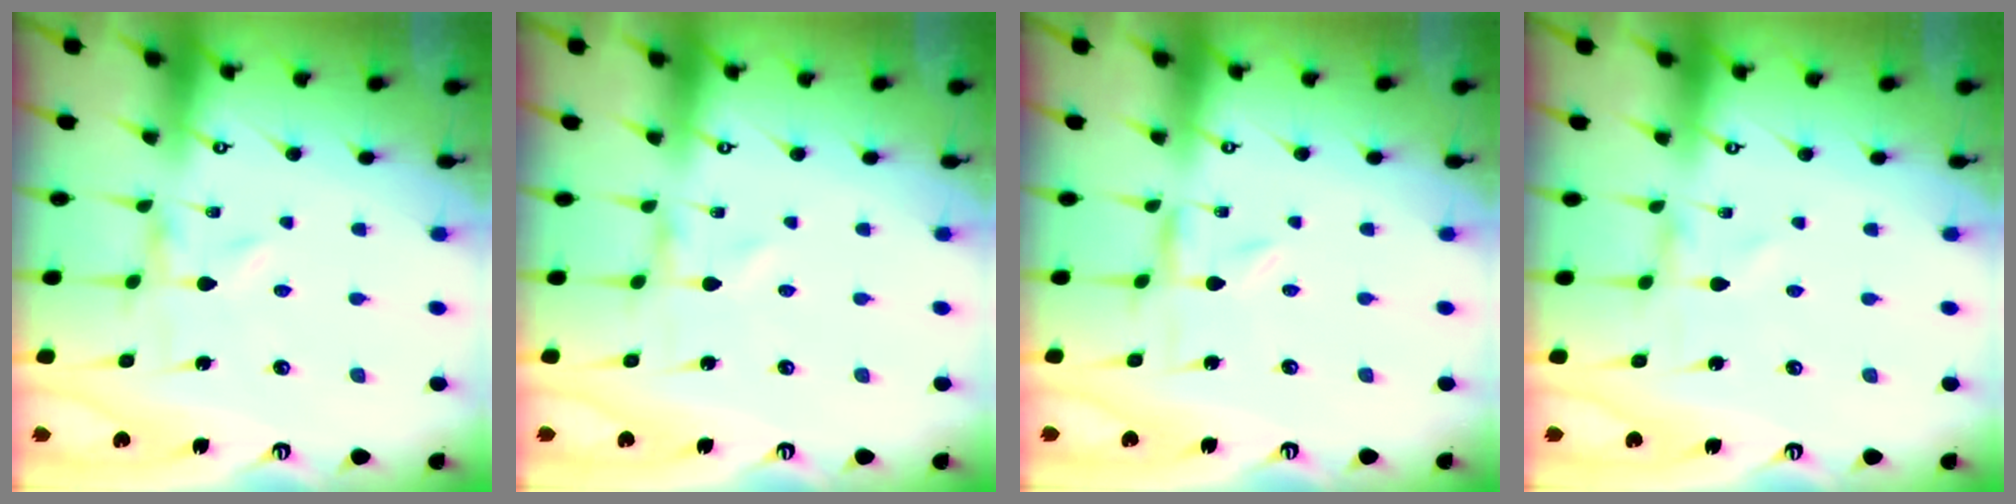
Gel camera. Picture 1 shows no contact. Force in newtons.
{"total": 0.0}
{"total": 1.5, "press": 1.5, "slide": 0.2}
{"total": 0.0}